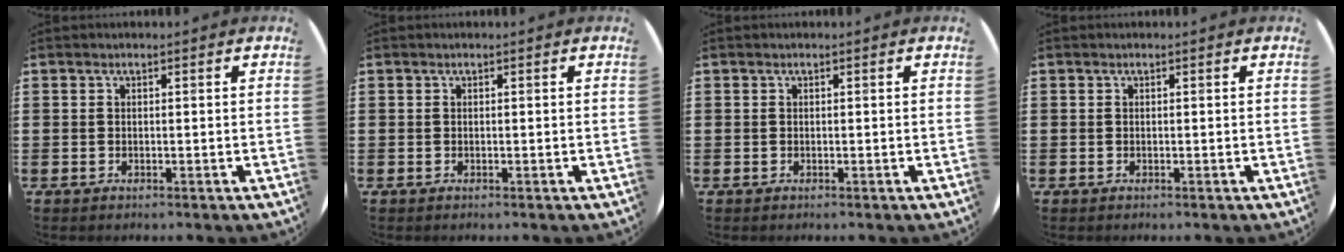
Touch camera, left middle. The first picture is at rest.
{"total": 0.0}
{"total": 0.0}
{"total": 0.0}